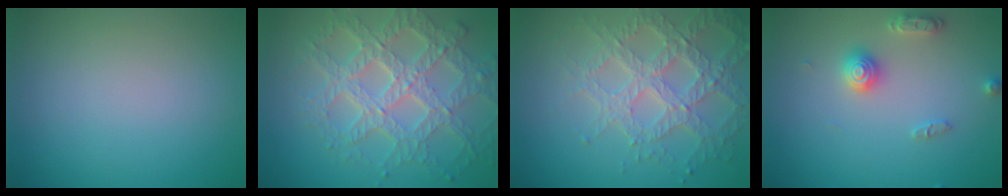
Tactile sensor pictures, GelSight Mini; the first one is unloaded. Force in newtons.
{"total": 7.8, "press": 5.6, "slide": 5.3}
{"total": 5.8, "press": 4.8, "slide": 3.2}
{"total": 2.8, "press": 2.8, "slide": 0.3}